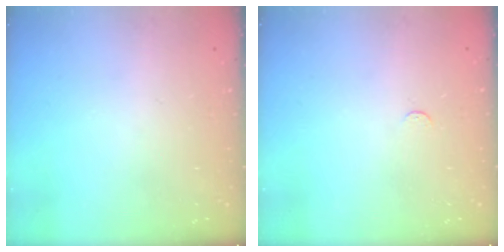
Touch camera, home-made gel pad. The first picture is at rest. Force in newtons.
{"total": 2.7, "press": 2.7, "slide": 0.2}